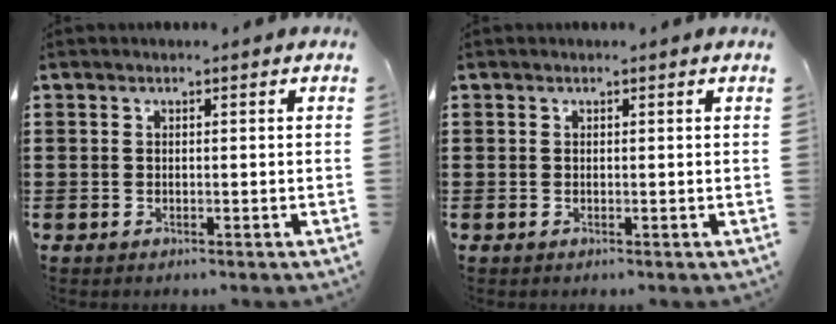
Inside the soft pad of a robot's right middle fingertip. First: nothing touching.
{"total": 0.0}